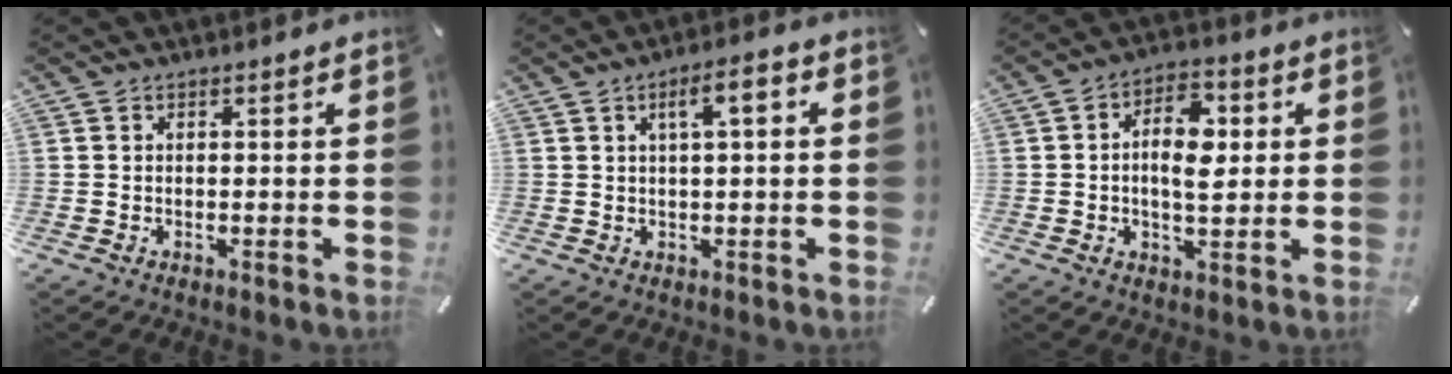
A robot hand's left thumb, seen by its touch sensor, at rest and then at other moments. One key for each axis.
{"total": 5.6, "fx": 1.6, "fy": 1.4, "fz": 5.1, "tx": -0.085, "ty": 0.000, "tz": 0.021}
{"total": 9.2, "fx": 0.6, "fy": 5.3, "fz": 7.5, "tx": -0.123, "ty": 0.001, "tz": 0.003}